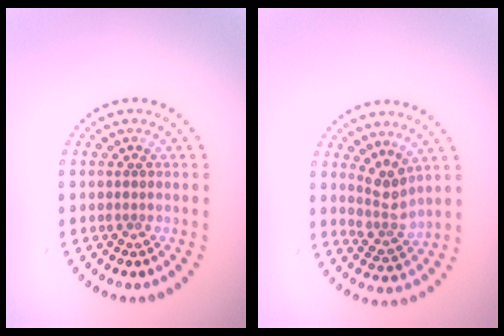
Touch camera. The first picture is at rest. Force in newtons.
{"total": 2.7, "press": 2.0, "slide": 1.8}